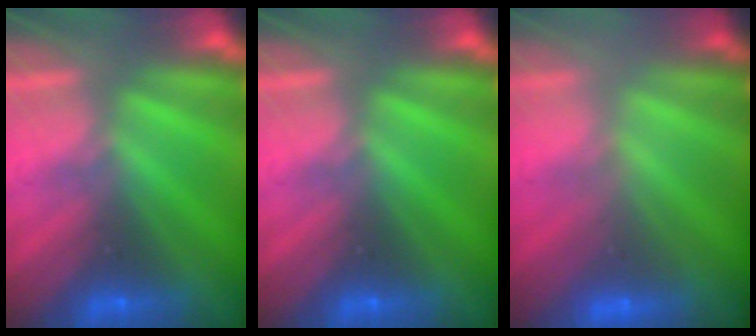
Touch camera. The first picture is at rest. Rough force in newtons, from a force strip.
{"total": 0.0}
{"total": 2.3}